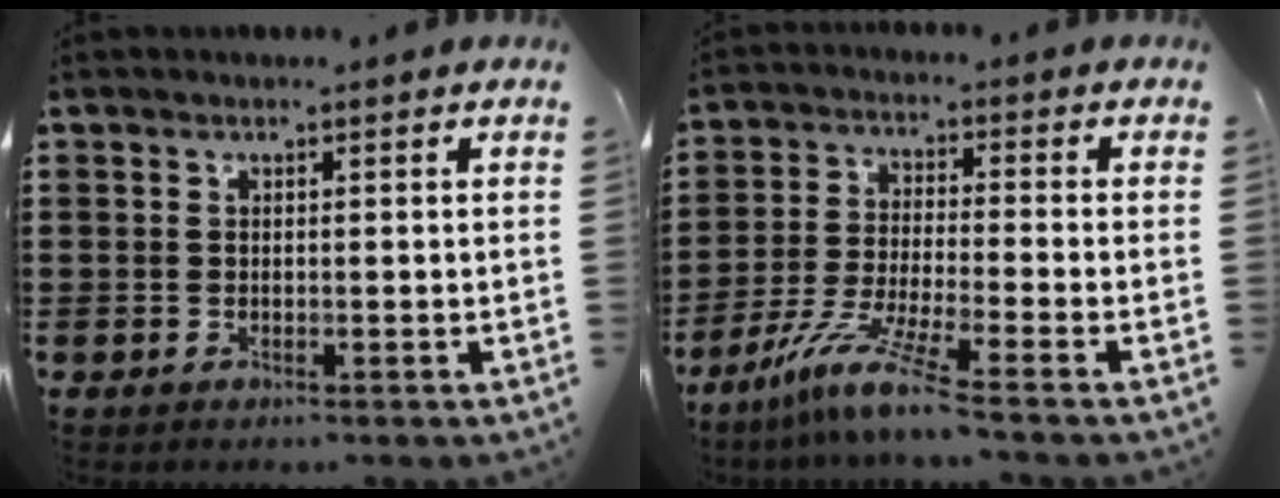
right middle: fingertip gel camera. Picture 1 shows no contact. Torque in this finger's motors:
{"motor_torque": [2.04, -0.10, 0.22, 0.18]}